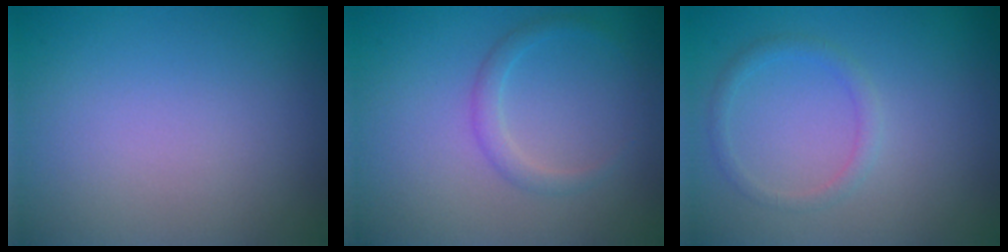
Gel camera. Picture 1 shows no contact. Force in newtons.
{"total": 1.5, "press": 1.5, "slide": 0.1}
{"total": 1.4, "press": 1.3, "slide": 0.2}